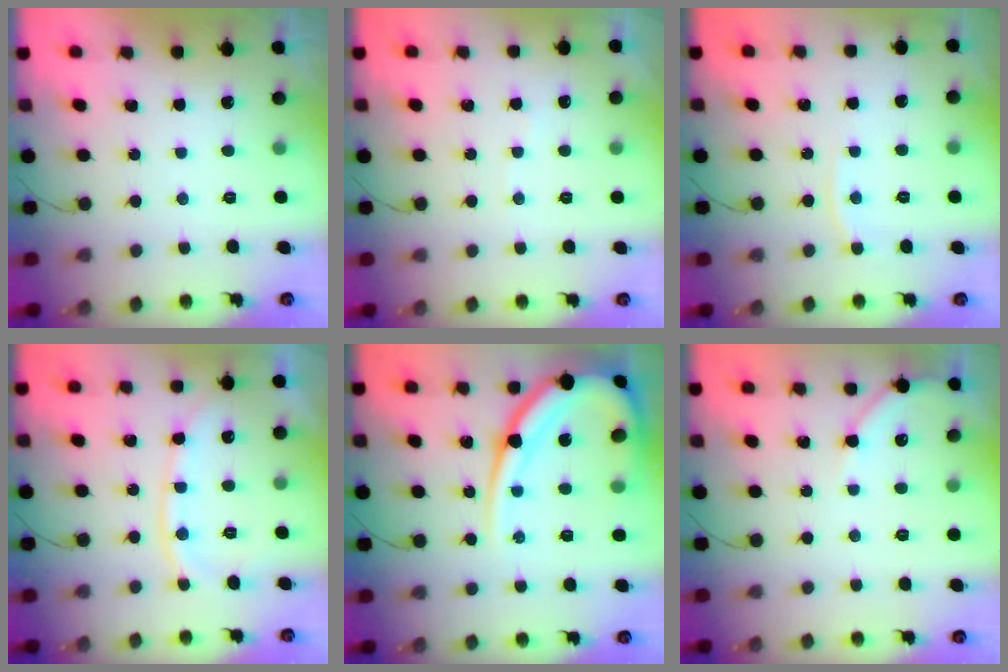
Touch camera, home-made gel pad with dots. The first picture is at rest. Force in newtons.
{"total": 2.4, "press": 2.3, "slide": 0.3}
{"total": 5.0, "press": 5.0, "slide": 0.5}
{"total": 11.1, "press": 11.0, "slide": 1.6}
{"total": 19.2, "press": 19.2, "slide": 1.8}
{"total": 4.8, "press": 4.8, "slide": 0.6}